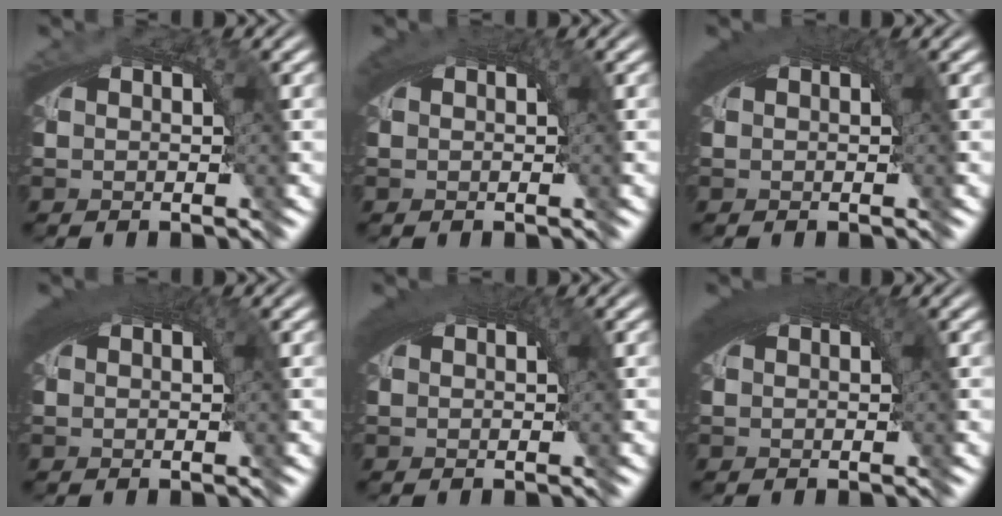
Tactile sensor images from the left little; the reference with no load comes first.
{"total": 1.1, "force": [0.6, 0.0, 0.9], "torque": [-0.012, 0.006, 0.010]}
{"total": 2.3, "force": [0.9, 0.5, 2.0], "torque": [-0.026, 0.007, 0.014]}
{"total": 2.6, "force": [0.9, 0.7, 2.3], "torque": [-0.028, 0.009, 0.014]}
{"total": 2.3, "force": [0.9, 0.5, 2.1], "torque": [-0.025, 0.008, 0.014]}
{"total": 3.0, "force": [1.1, 0.9, 2.7], "torque": [-0.032, 0.010, 0.015]}